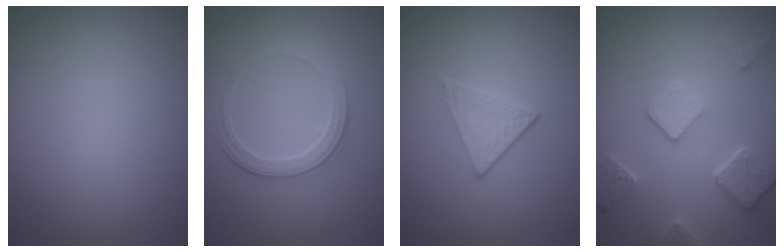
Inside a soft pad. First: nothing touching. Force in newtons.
{"total": 2.9, "press": 2.9, "slide": 0.3}
{"total": 1.7, "press": 1.4, "slide": 1.0}
{"total": 5.1, "press": 4.0, "slide": 3.2}